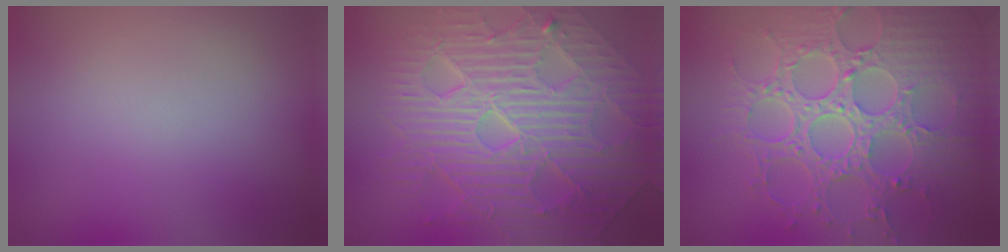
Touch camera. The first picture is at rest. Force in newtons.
{"total": 11.7, "press": 7.8, "slide": 8.8}
{"total": 8.9, "press": 6.5, "slide": 6.1}